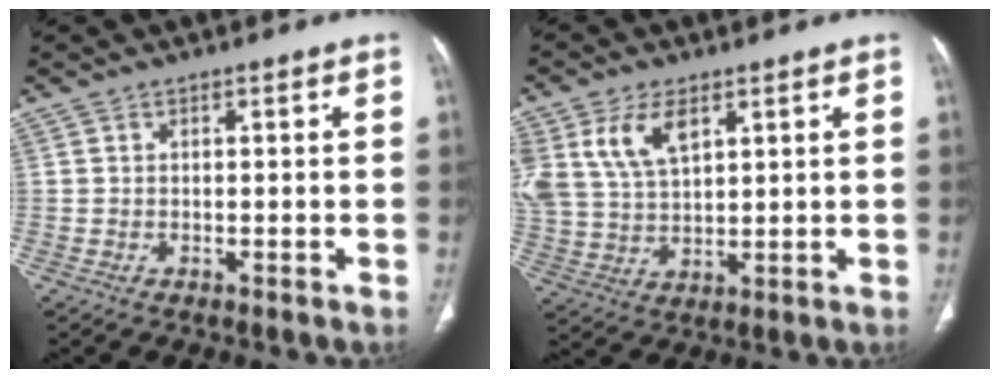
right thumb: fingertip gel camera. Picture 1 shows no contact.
{"total": 11.5, "force": [5.3, 6.5, 7.9], "torque": [-0.159, -0.010, 0.115]}